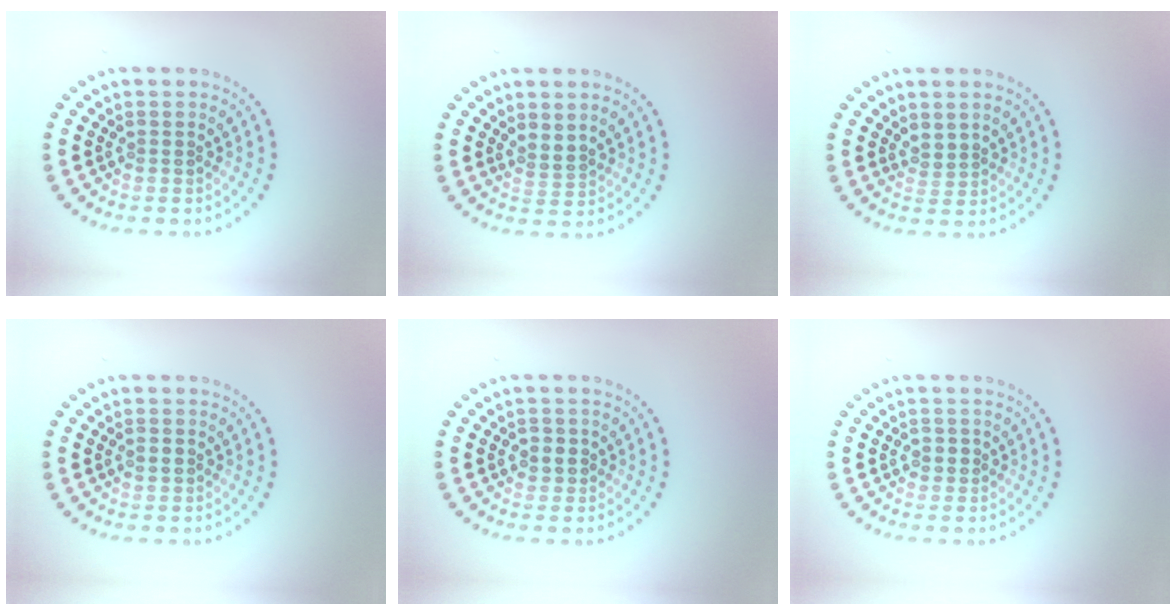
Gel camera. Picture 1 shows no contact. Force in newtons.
{"total": 1.6, "press": 1.2, "slide": 1.0}
{"total": 1.1, "press": 0.7, "slide": 0.8}
{"total": 1.1, "press": 1.1, "slide": 0.1}
{"total": 1.5, "press": 1.4, "slide": 0.6}
{"total": 1.1, "press": 1.0, "slide": 0.4}